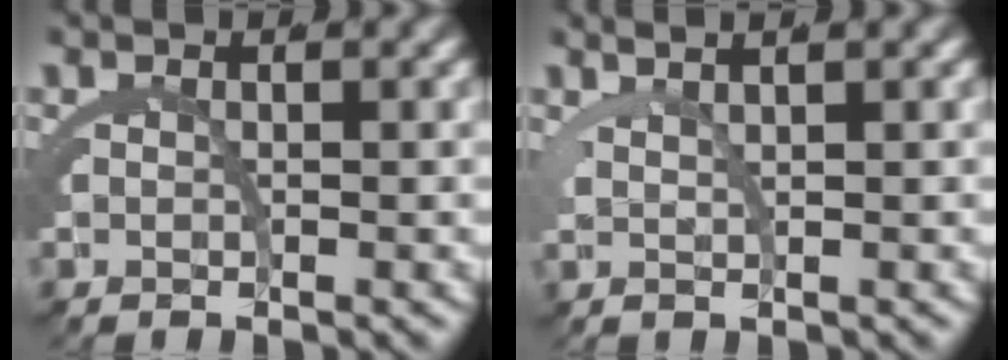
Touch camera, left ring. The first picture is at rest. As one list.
[{"total": 3.1, "force": [2.5, 0.7, 1.8], "torque": [-0.016, 0.025, 0.036]}]